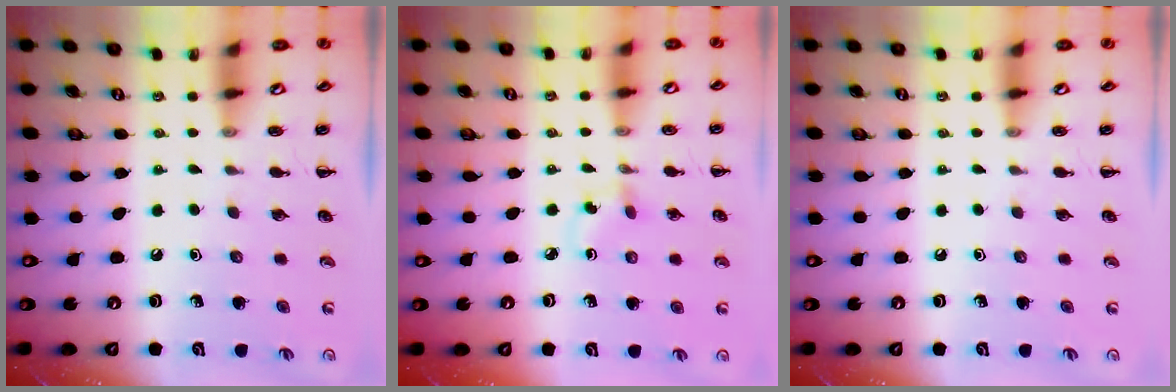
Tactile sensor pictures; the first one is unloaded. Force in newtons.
{"total": 2.4, "press": 2.1, "slide": 1.1}
{"total": 0.0}